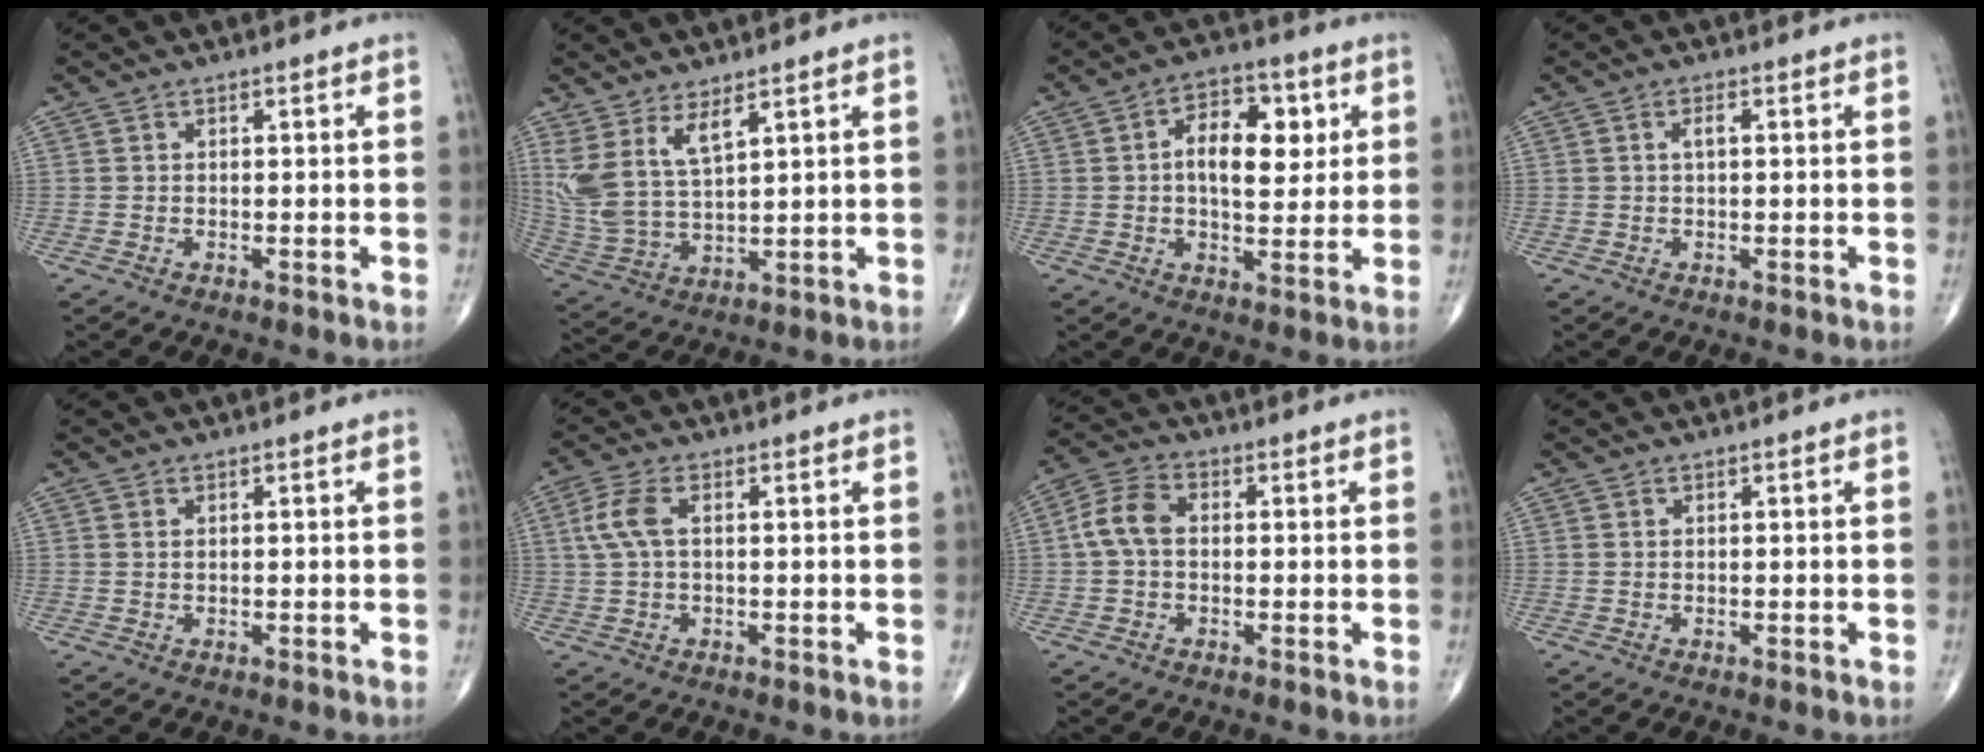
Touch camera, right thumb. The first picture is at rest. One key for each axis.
{"total": 10.0, "fx": 5.5, "fy": 3.5, "fz": 7.6, "tx": -0.168, "ty": -0.032, "tz": 0.128}
{"total": 11.3, "fx": 2.2, "fy": 6.4, "fz": 9.1, "tx": -0.111, "ty": 0.003, "tz": 0.030}
{"total": 1.5, "fx": 0.2, "fy": 0.6, "fz": 1.4, "tx": -0.028, "ty": 0.002, "tz": 0.003}
{"total": 0.6, "fx": 0.3, "fy": 0.2, "fz": 0.4, "tx": -0.011, "ty": 0.003, "tz": 0.007}
{"total": 5.1, "fx": 1.0, "fy": 2.4, "fz": 4.4, "tx": -0.118, "ty": 0.015, "tz": 0.018}
{"total": 6.3, "fx": 0.1, "fy": 4.2, "fz": 4.7, "tx": -0.094, "ty": 0.020, "tz": -0.006}
{"total": 0.0}